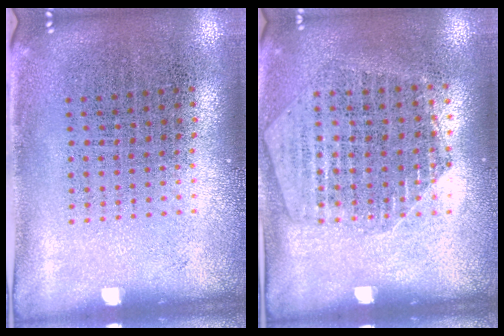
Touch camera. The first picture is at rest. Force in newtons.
{"total": 1.5, "press": 1.5, "slide": 0.0}